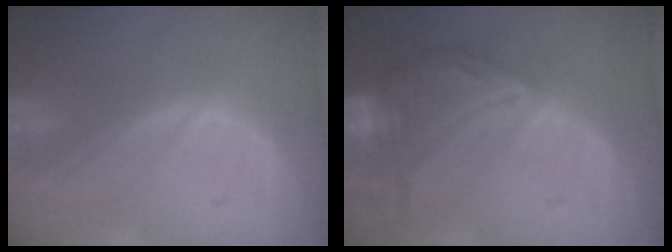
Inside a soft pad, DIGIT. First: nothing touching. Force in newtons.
{"total": 9.1, "press": 9.1, "slide": 0.5}